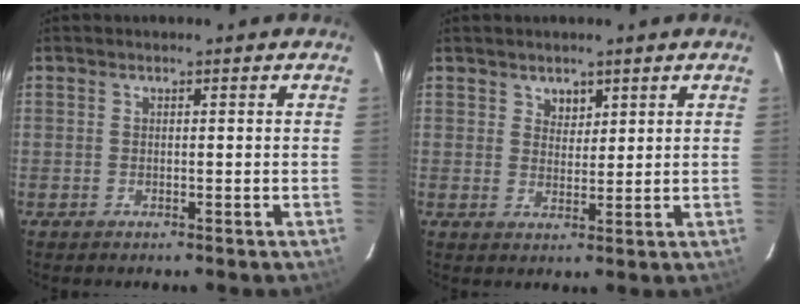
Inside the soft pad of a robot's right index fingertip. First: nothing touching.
{"total": 2.7, "force": [1.8, 1.9, 0.7], "torque": [-0.005, 0.003, 0.032]}